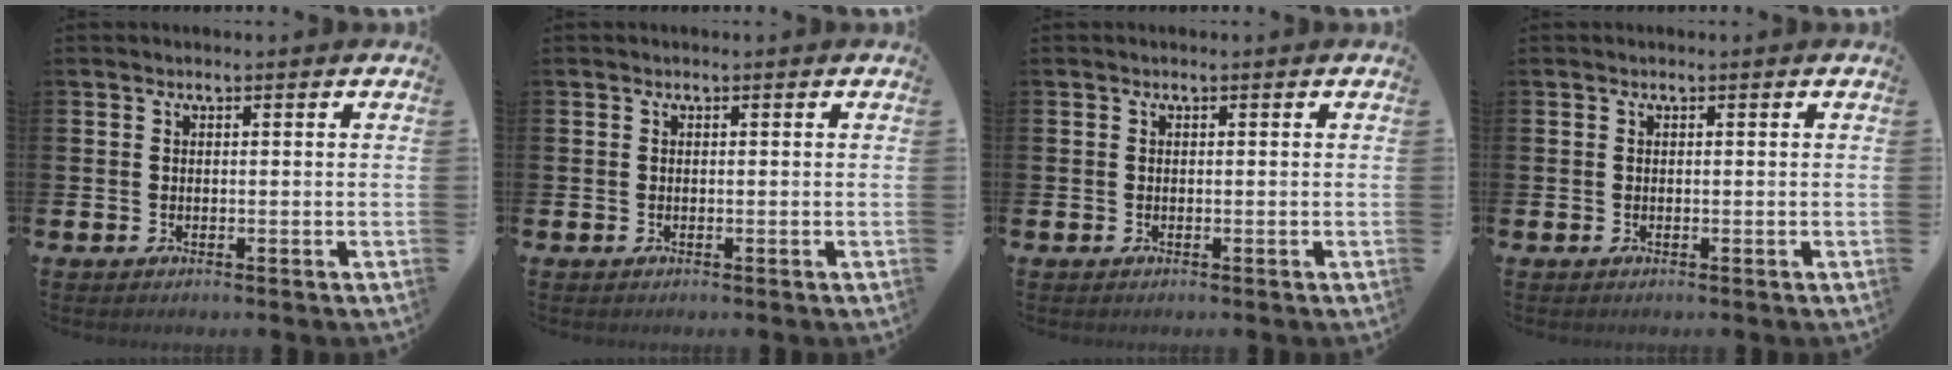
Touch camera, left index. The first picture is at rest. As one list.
[{"total": 0.0}, {"total": 0.0}, {"total": 0.0}]